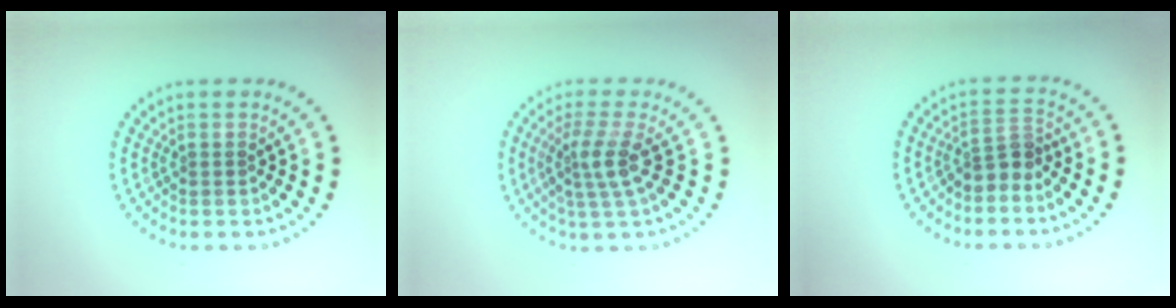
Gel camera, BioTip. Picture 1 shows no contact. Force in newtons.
{"total": 2.8, "press": 2.1, "slide": 1.8}
{"total": 2.4, "press": 1.8, "slide": 1.6}